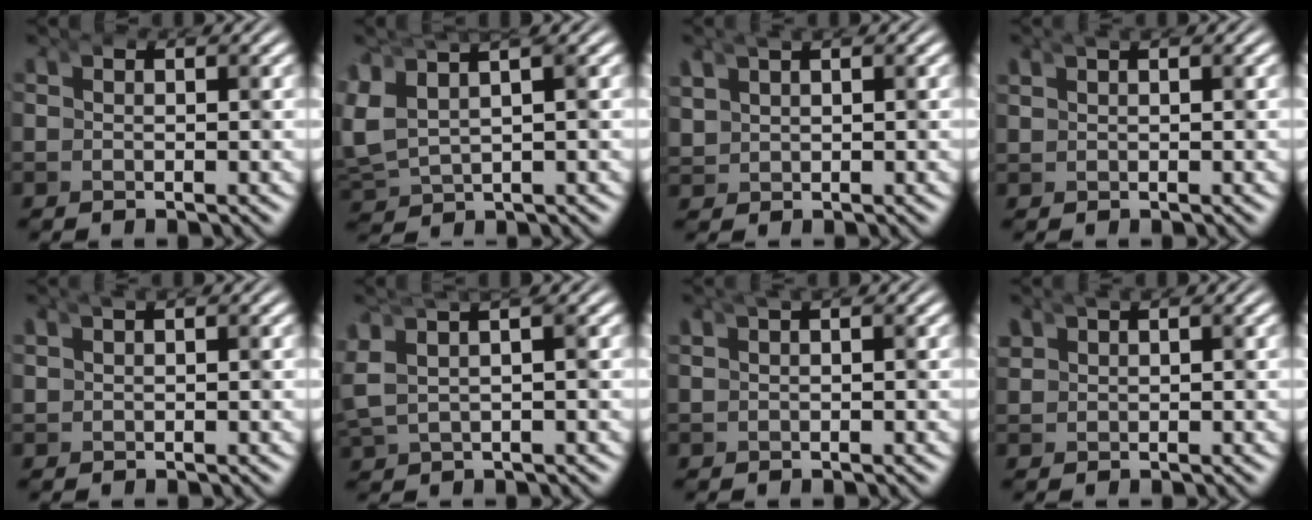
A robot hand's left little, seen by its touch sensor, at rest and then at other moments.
{"total": 7.9, "force": [-0.1, 6.4, 4.6], "torque": [-0.123, -0.007, -0.004]}
{"total": 3.4, "force": [0.9, 2.7, 1.8], "torque": [-0.036, 0.001, 0.013]}
{"total": 2.1, "force": [0.8, 1.5, 1.2], "torque": [-0.016, 0.008, 0.009]}
{"total": 2.2, "force": [0.8, 1.6, 1.2], "torque": [-0.017, 0.008, 0.009]}
{"total": 6.1, "force": [0.2, 4.9, 3.7], "torque": [-0.096, 0.004, 0.000]}
{"total": 2.3, "force": [0.8, 1.6, 1.5], "torque": [-0.020, 0.011, 0.006]}
{"total": 2.1, "force": [0.9, 1.7, 0.9], "torque": [-0.021, 0.003, 0.014]}